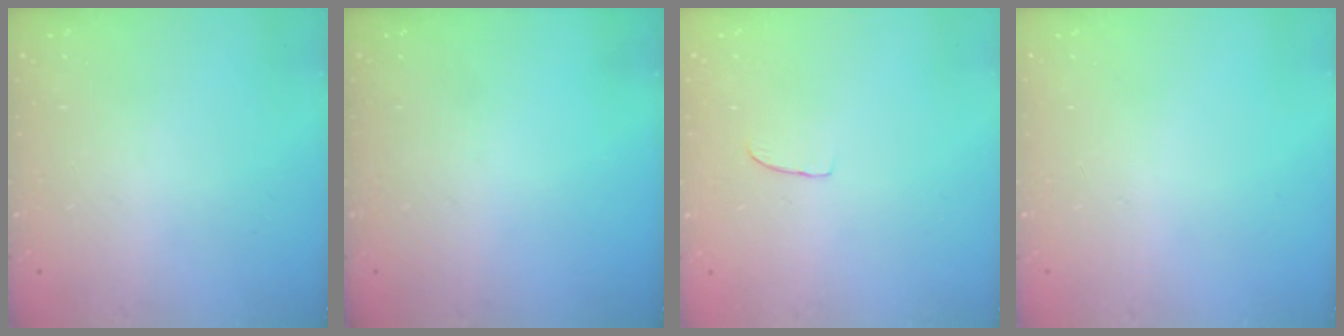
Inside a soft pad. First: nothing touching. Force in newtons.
{"total": 0.0}
{"total": 2.6, "press": 2.6, "slide": 0.2}
{"total": 0.0}